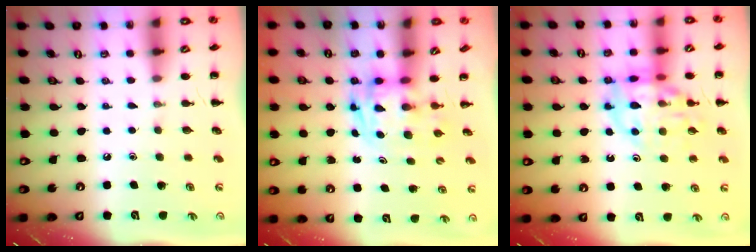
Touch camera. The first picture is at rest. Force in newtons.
{"total": 2.8, "press": 2.7, "slide": 0.5}
{"total": 14.8, "press": 14.6, "slide": 2.4}